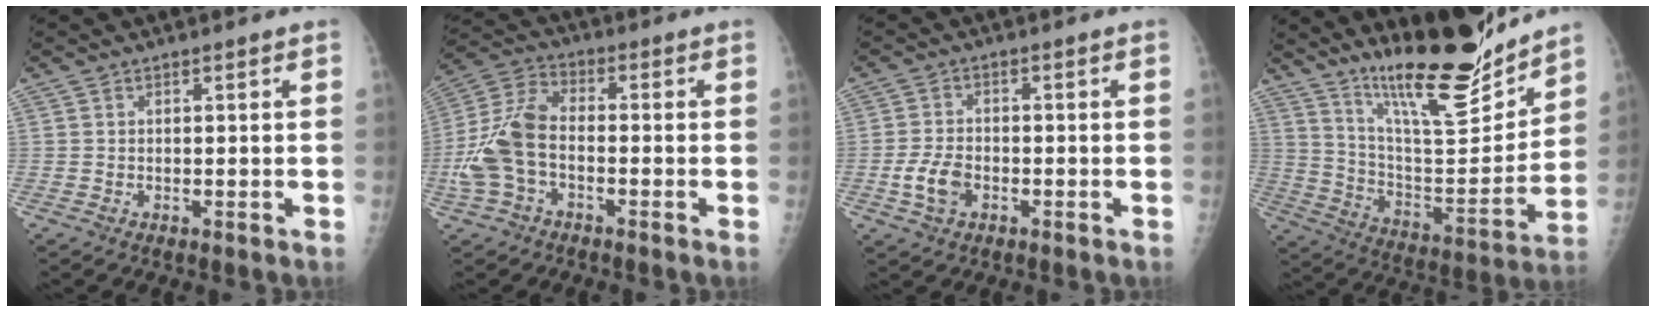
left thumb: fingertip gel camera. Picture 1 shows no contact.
{"total": 10.7, "force": [-2.7, 6.5, 8.1], "torque": [-0.176, 0.031, -0.059]}
{"total": 4.8, "force": [-1.7, 3.1, 3.2], "torque": [-0.061, 0.006, -0.033]}
{"total": 20.6, "force": [16.7, 4.0, 11.4], "torque": [-0.146, -0.115, 0.284]}